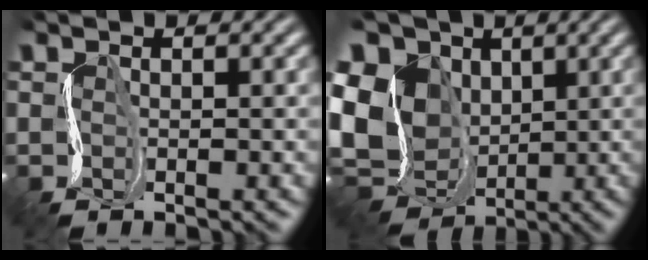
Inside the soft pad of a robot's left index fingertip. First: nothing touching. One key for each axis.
{"total": 11.7, "fx": 0.9, "fy": 10.0, "fz": 6.0, "tx": -0.150, "ty": 0.008, "tz": 0.016}